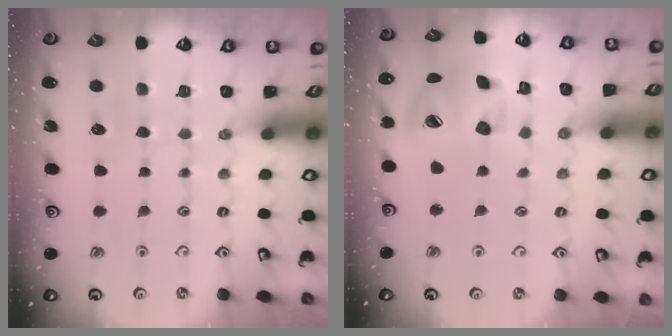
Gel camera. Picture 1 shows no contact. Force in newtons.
{"total": 14.6, "press": 14.6, "slide": 0.6}